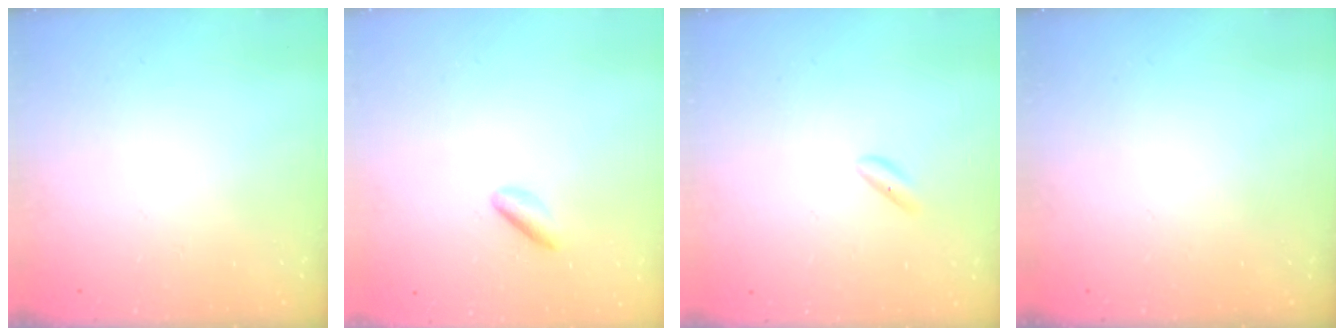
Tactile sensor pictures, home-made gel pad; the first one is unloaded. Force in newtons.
{"total": 3.0, "press": 2.7, "slide": 1.2}
{"total": 2.0, "press": 1.8, "slide": 0.7}
{"total": 0.0}